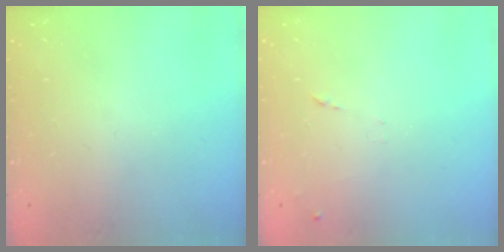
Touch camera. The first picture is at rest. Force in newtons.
{"total": 6.6, "press": 6.6, "slide": 0.4}